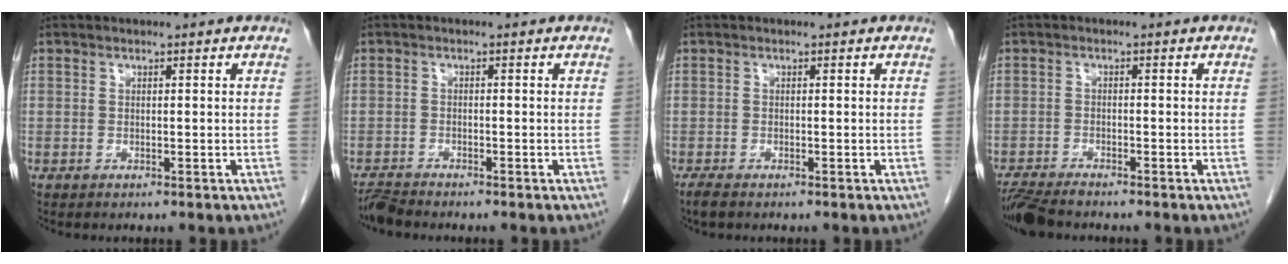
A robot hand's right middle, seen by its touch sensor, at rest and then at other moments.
{"total": 2.8, "force": [-2.7, 0.0, 0.6], "torque": [-0.013, -0.014, -0.051]}
{"total": 0.8, "force": [-0.6, 0.2, 0.5], "torque": [-0.017, -0.003, -0.012]}
{"total": 5.3, "force": [-4.8, 0.5, 2.2], "torque": [-0.038, -0.019, -0.087]}